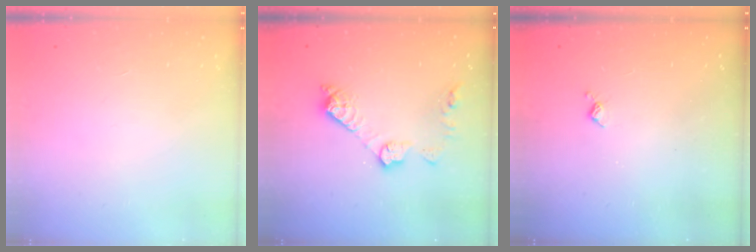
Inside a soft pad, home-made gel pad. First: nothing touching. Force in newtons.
{"total": 10.9, "press": 10.9, "slide": 0.7}
{"total": 3.9, "press": 3.9, "slide": 0.8}